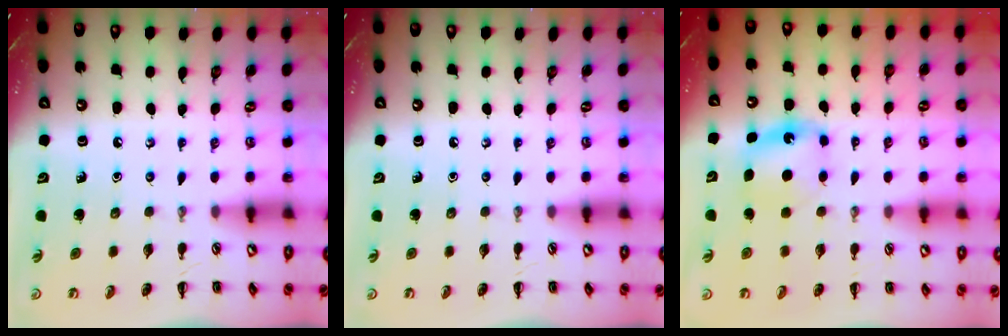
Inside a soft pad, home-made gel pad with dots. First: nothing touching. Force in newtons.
{"total": 0.0}
{"total": 5.7, "press": 5.6, "slide": 1.1}